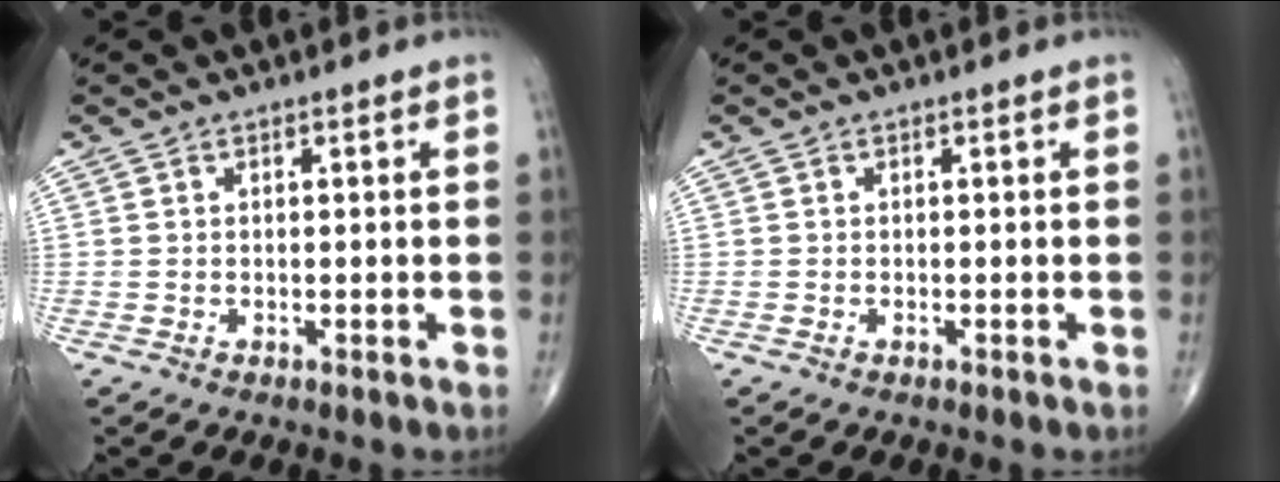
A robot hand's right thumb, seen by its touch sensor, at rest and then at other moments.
{"total": 0.0}